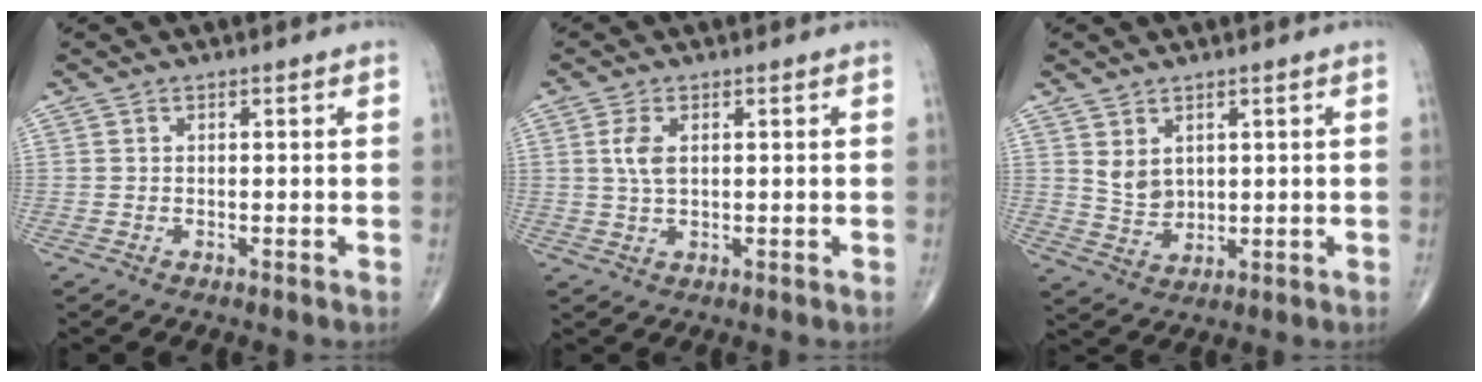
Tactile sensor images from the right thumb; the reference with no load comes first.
{"total": 3.8, "force": [0.9, 1.9, 3.2], "torque": [-0.070, 0.000, 0.019]}
{"total": 4.4, "force": [1.8, 3.1, 2.6], "torque": [-0.036, -0.022, 0.045]}